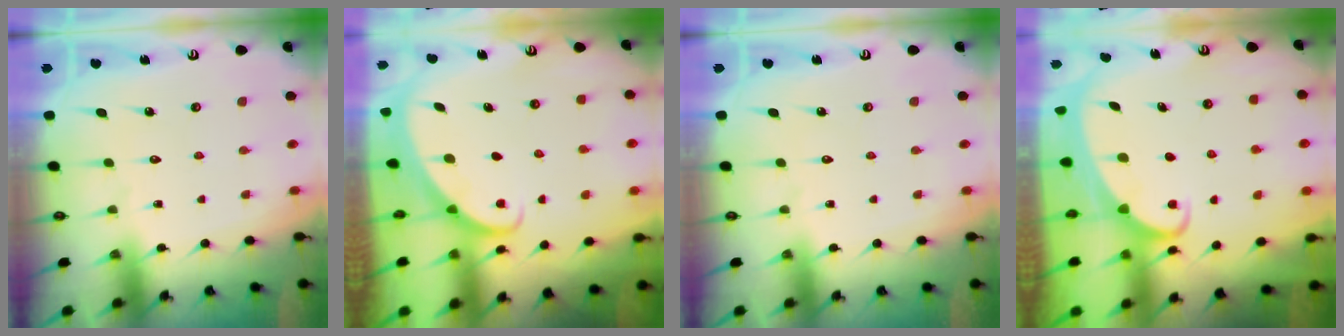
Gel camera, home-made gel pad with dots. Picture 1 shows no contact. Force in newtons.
{"total": 1.5, "press": 1.5, "slide": 0.0}
{"total": 0.0}
{"total": 2.2, "press": 2.2, "slide": 0.3}